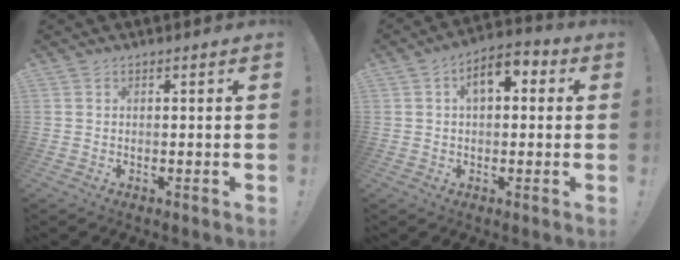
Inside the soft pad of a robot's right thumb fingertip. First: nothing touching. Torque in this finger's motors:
{"motor_torque": [0.81, 2.05, 0.61, -0.28, 0.00]}